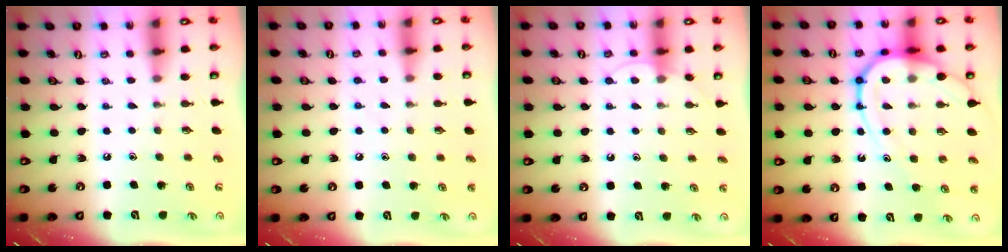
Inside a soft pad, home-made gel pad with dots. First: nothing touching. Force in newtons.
{"total": 5.7, "press": 5.6, "slide": 1.1}
{"total": 6.1, "press": 6.1, "slide": 0.6}
{"total": 13.4, "press": 13.3, "slide": 1.3}